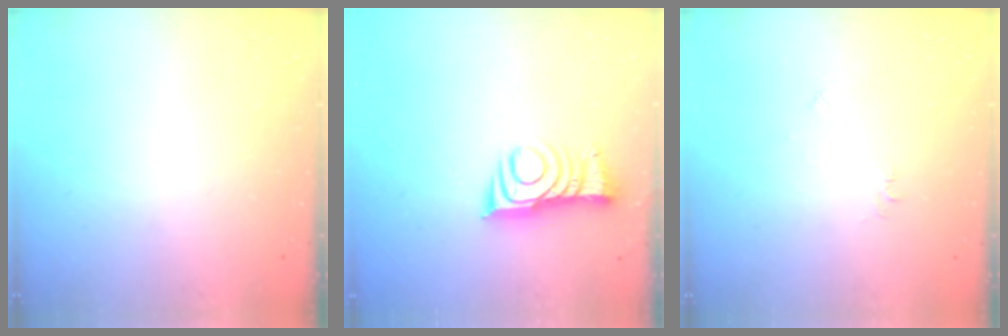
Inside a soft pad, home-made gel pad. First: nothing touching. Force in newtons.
{"total": 10.0, "press": 9.9, "slide": 1.0}
{"total": 4.0, "press": 4.0, "slide": 0.6}